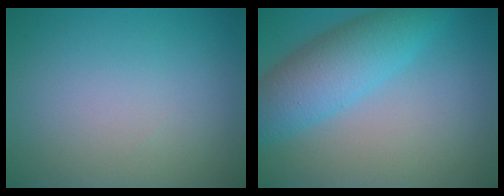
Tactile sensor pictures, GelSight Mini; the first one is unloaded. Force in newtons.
{"total": 6.4, "press": 6.4, "slide": 0.2}